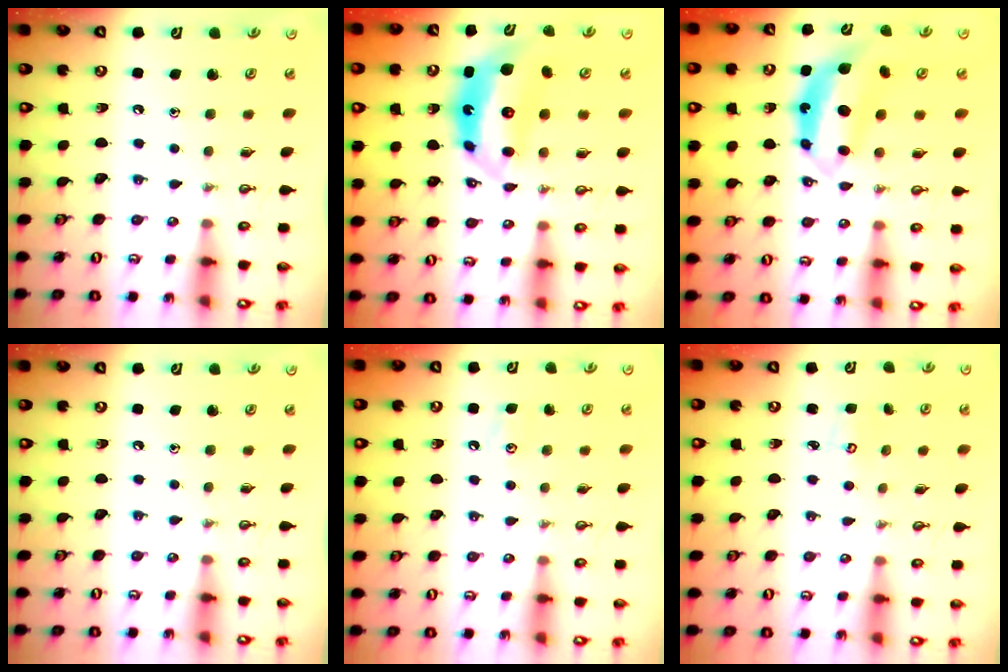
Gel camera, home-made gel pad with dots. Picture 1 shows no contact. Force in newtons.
{"total": 10.3, "press": 10.3, "slide": 1.1}
{"total": 7.7, "press": 7.7, "slide": 0.1}
{"total": 0.0}
{"total": 2.8, "press": 2.7, "slide": 0.5}
{"total": 2.6, "press": 2.6, "slide": 0.3}